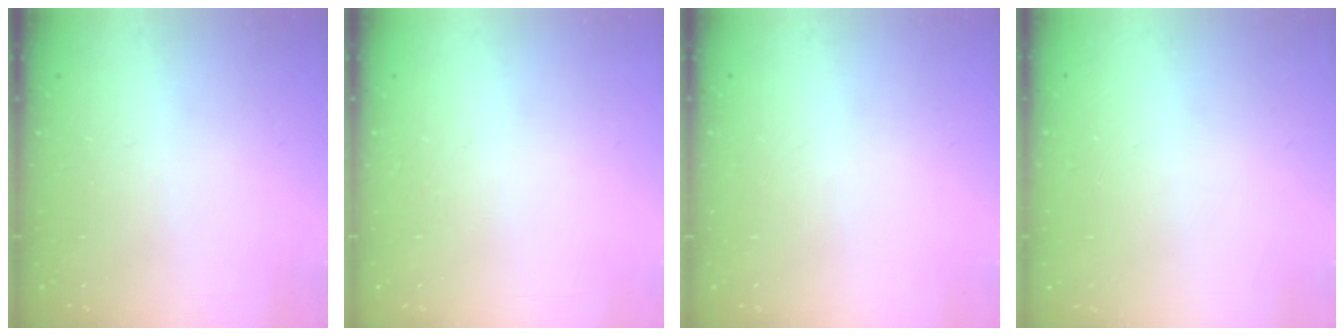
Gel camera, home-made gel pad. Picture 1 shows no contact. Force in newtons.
{"total": 0.0}
{"total": 0.0}
{"total": 0.0}